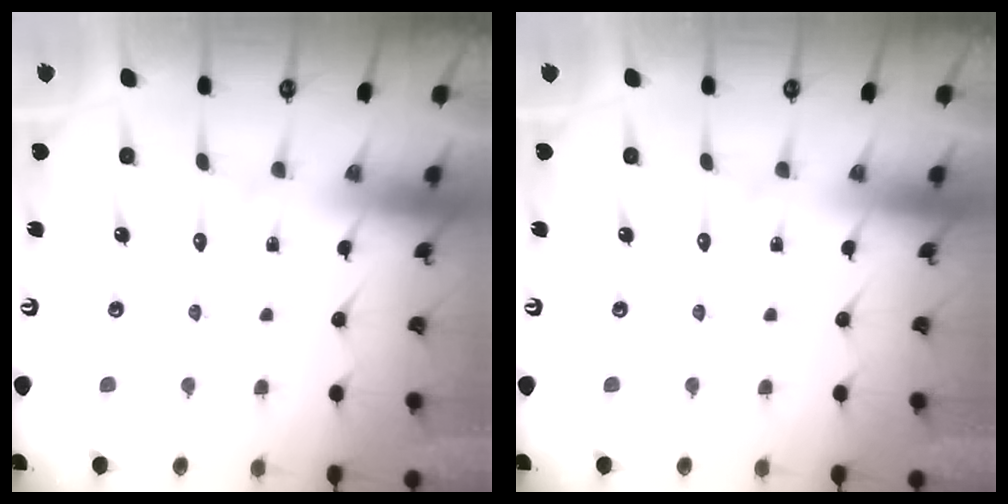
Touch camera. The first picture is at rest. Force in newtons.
{"total": 0.0}